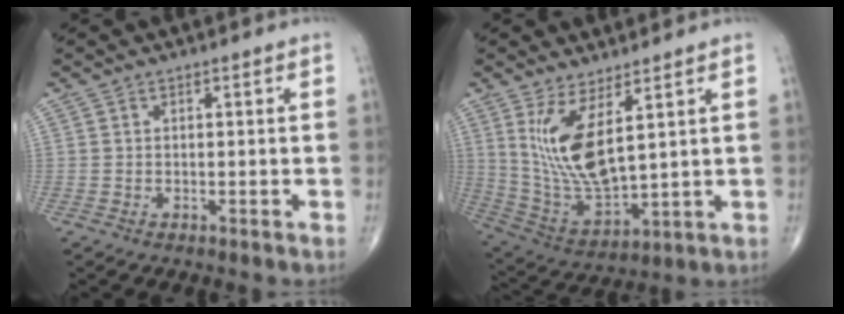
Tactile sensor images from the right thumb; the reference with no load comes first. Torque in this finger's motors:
{"motor_torque": [-0.93, 1.66, 1.32, 0.69, 0.08]}